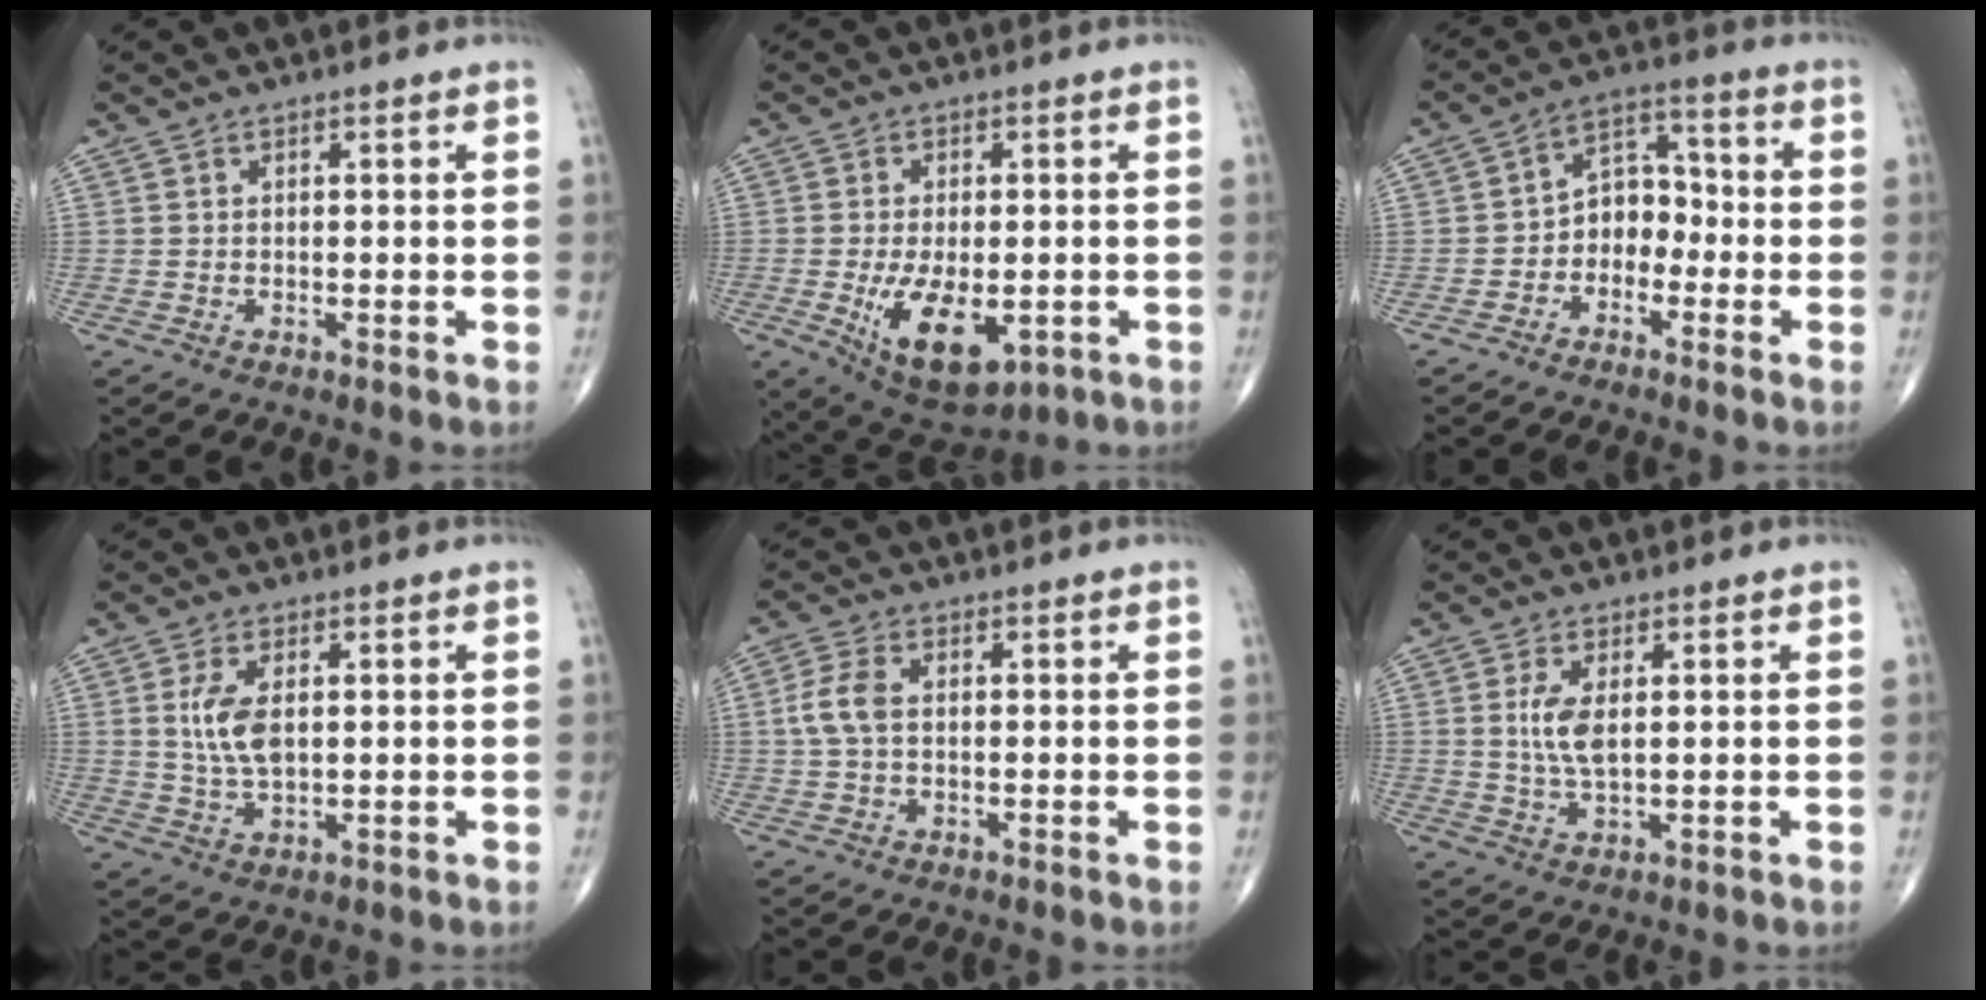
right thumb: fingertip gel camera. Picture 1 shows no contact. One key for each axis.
{"total": 12.4, "fx": -3.2, "fy": 6.3, "fz": 10.2, "tx": -0.152, "ty": -0.009, "tz": -0.035}
{"total": 7.1, "fx": -2.5, "fy": 5.3, "fz": 4.0, "tx": -0.031, "ty": 0.042, "tz": -0.058}
{"total": 6.6, "fx": 1.1, "fy": 3.2, "fz": 5.7, "tx": -0.118, "ty": -0.005, "tz": 0.023}
{"total": 5.0, "fx": 0.3, "fy": 2.9, "fz": 4.1, "tx": -0.100, "ty": 0.011, "tz": 0.000}
{"total": 5.3, "fx": 0.9, "fy": 2.1, "fz": 4.8, "tx": -0.104, "ty": -0.008, "tz": 0.021}